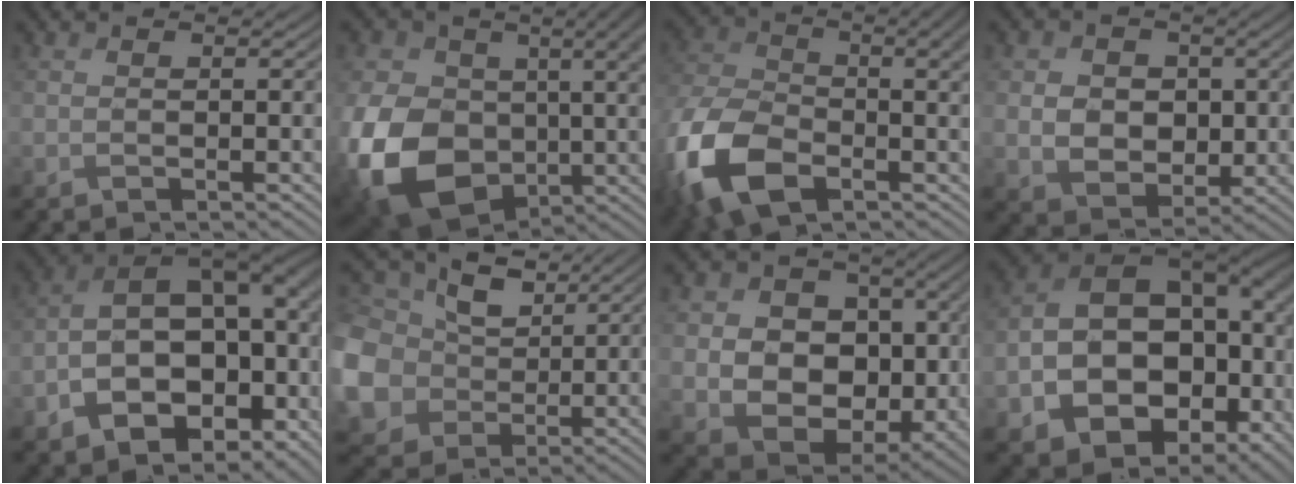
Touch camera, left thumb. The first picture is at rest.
{"total": 17.7, "force": [-0.8, 12.8, 12.1], "torque": [-0.284, -0.036, -0.003]}
{"total": 16.7, "force": [-4.8, 10.0, 12.5], "torque": [-0.314, -0.055, -0.065]}
{"total": 6.8, "force": [0.6, 5.8, 3.5], "torque": [-0.091, -0.003, 0.005]}
{"total": 18.9, "force": [-3.3, 11.3, 14.8], "torque": [-0.252, -0.033, -0.020]}
{"total": 14.5, "force": [2.5, 12.2, 7.6], "torque": [-0.250, -0.008, 0.050]}
{"total": 13.7, "force": [-0.2, 11.1, 8.1], "torque": [-0.169, -0.037, 0.012]}
{"total": 19.4, "force": [-2.2, 14.1, 13.1], "torque": [-0.246, -0.057, 0.009]}